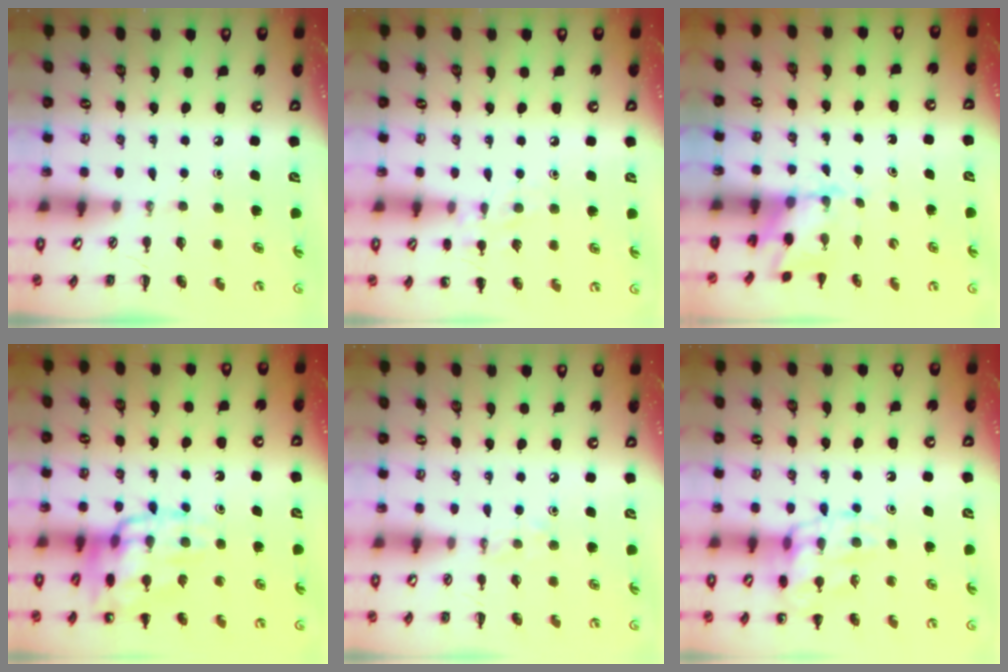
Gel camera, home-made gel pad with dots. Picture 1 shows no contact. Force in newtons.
{"total": 7.6, "press": 7.4, "slide": 1.7}
{"total": 2.2, "press": 2.1, "slide": 0.6}
{"total": 15.6, "press": 15.5, "slide": 1.5}
{"total": 3.8, "press": 3.7, "slide": 1.2}
{"total": 16.5, "press": 16.4, "slide": 2.2}